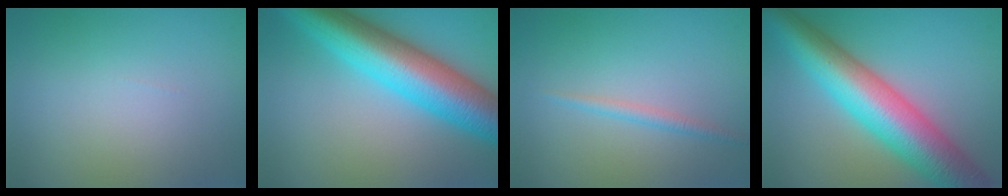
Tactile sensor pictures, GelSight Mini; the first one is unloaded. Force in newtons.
{"total": 11.1, "press": 11.1, "slide": 0.1}
{"total": 1.2, "press": 1.2, "slide": 0.0}
{"total": 10.6, "press": 10.6, "slide": 0.0}